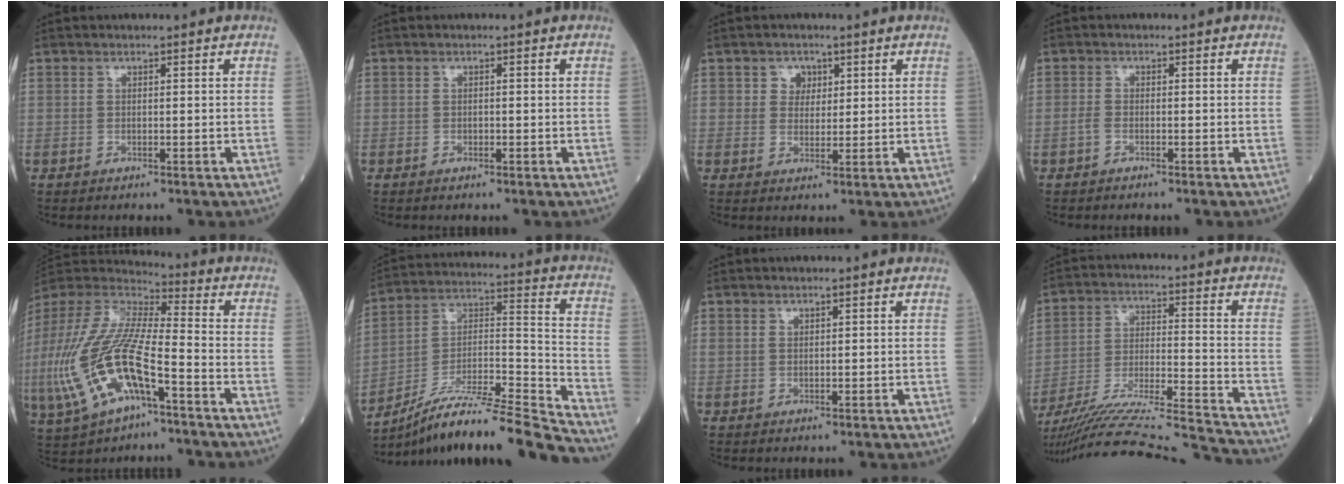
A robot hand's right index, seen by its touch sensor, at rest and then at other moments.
{"total": 0.6, "force": [-0.4, 0.2, 0.4], "torque": [-0.009, 0.001, -0.003]}
{"total": 2.9, "force": [1.3, 2.4, 0.9], "torque": [-0.009, 0.003, 0.020]}
{"total": 1.2, "force": [-0.8, 0.4, 0.8], "torque": [-0.022, 0.000, -0.017]}
{"total": 20.8, "force": [-7.2, 6.5, 18.4], "torque": [-0.442, -0.024, -0.130]}
{"total": 20.5, "force": [-18.0, -0.8, 9.8], "torque": [-0.160, 0.009, -0.314]}
{"total": 0.7, "force": [0.6, 0.4, 0.1], "torque": [-0.006, 0.012, 0.015]}
{"total": 24.2, "force": [-22.6, -1.8, 8.4], "torque": [-0.137, -0.038, -0.348]}